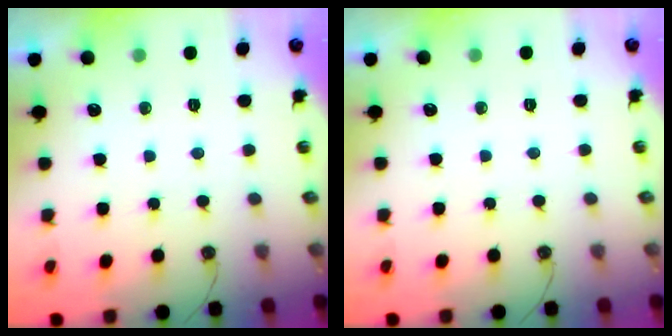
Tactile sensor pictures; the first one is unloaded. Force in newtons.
{"total": 0.0}